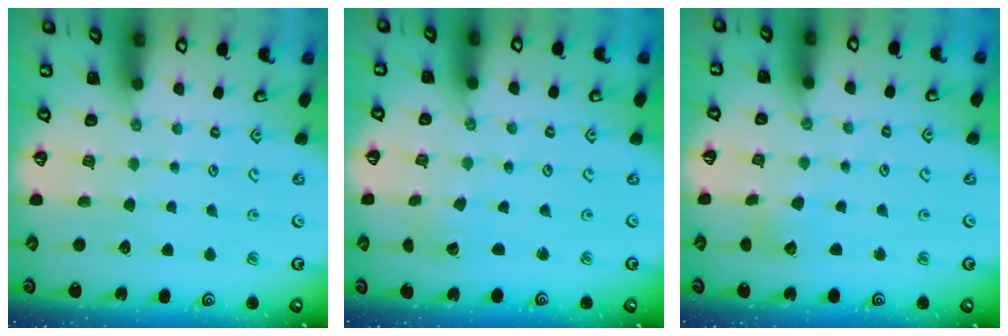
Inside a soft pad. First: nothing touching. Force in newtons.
{"total": 1.3, "press": 1.3, "slide": 0.0}
{"total": 3.5, "press": 3.5, "slide": 0.3}